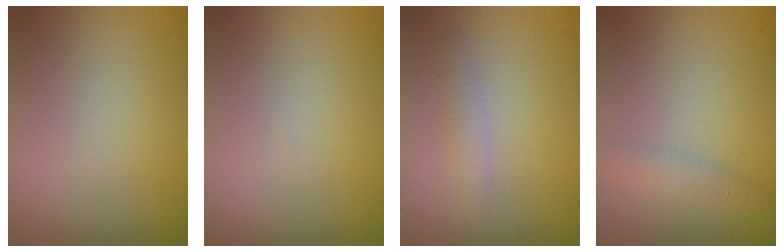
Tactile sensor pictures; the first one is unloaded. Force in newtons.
{"total": 0.0}
{"total": 1.4, "press": 1.4, "slide": 0.1}
{"total": 1.6, "press": 1.6, "slide": 0.1}